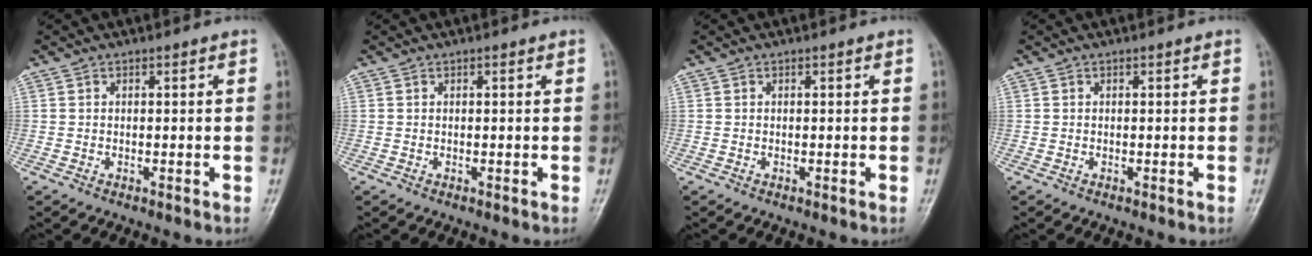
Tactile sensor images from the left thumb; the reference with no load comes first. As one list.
[{"total": 0.0}, {"total": 0.0}, {"total": 0.0}]